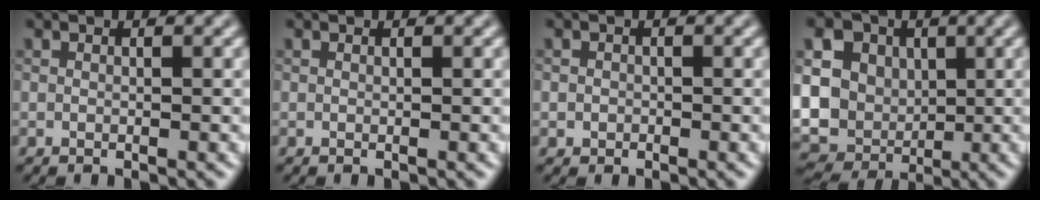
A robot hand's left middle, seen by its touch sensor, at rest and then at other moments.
{"total": 0.0}
{"total": 0.8, "force": [-0.2, 0.7, 0.1], "torque": [0.003, -0.003, -0.006]}
{"total": 19.1, "force": [4.1, 16.6, 8.4], "torque": [-0.187, 0.017, 0.044]}